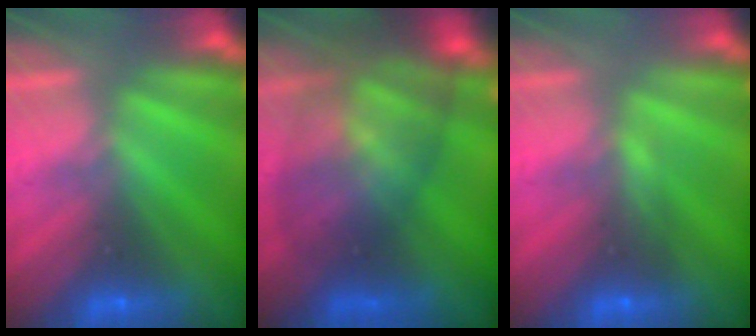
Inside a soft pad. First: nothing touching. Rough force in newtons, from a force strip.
{"total": 7.9}
{"total": 3.7}